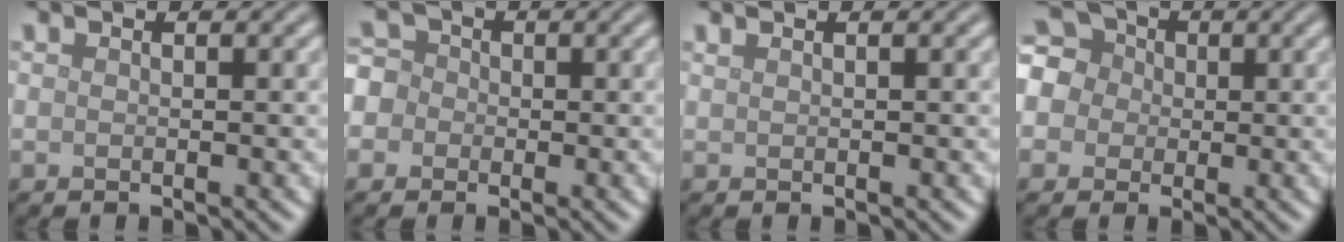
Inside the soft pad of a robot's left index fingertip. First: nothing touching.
{"total": 4.7, "force": [-0.8, 4.5, 1.3], "torque": [-0.017, 0.025, -0.051]}
{"total": 0.5, "force": [0.4, 0.2, 0.3], "torque": [-0.006, 0.003, 0.005]}
{"total": 6.9, "force": [0.4, 6.3, 2.7], "torque": [-0.059, 0.043, -0.032]}